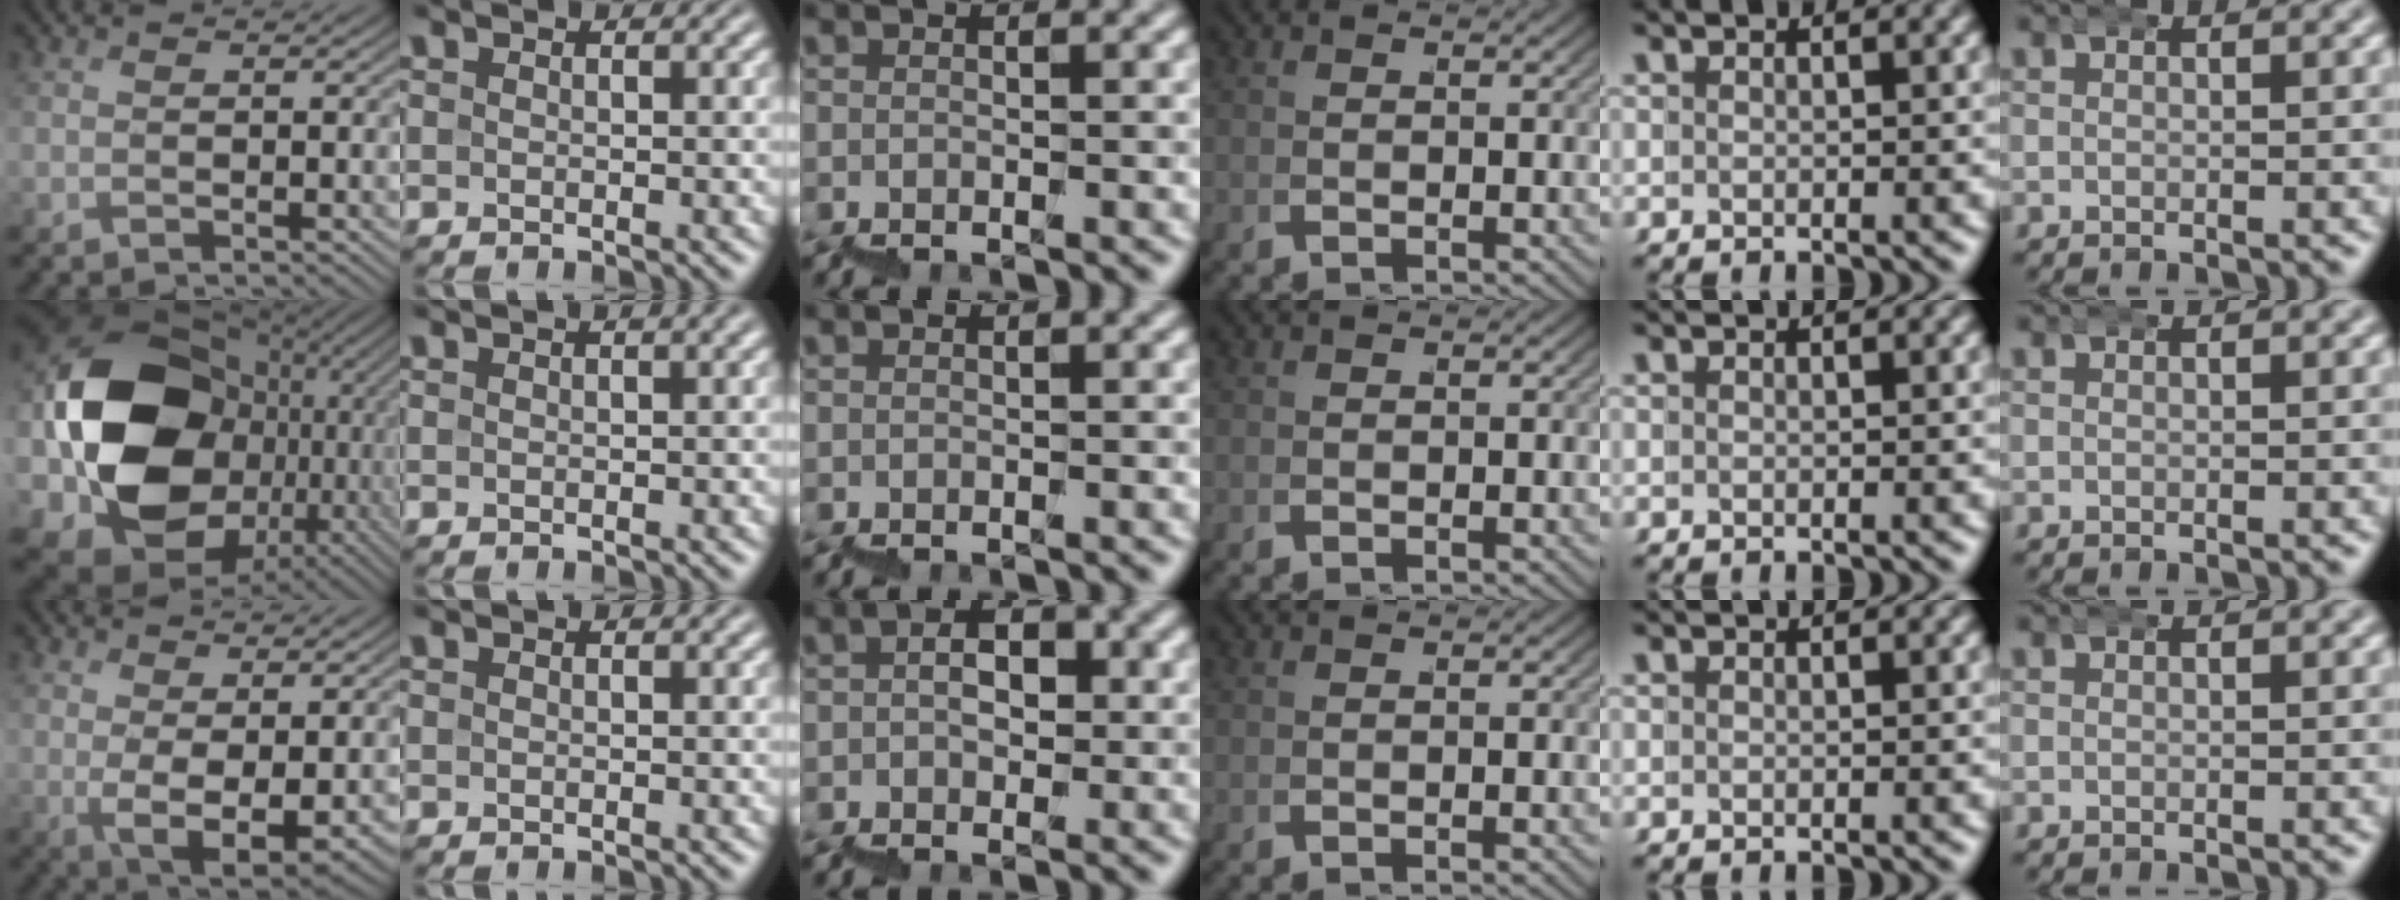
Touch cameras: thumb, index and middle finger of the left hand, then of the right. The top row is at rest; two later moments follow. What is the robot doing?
{"motion": "wrap", "object": "bandana"}